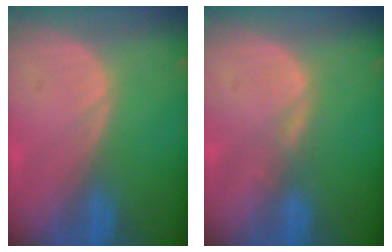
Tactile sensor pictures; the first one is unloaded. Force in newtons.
{"total": 1.3, "press": 1.3, "slide": 0.2}